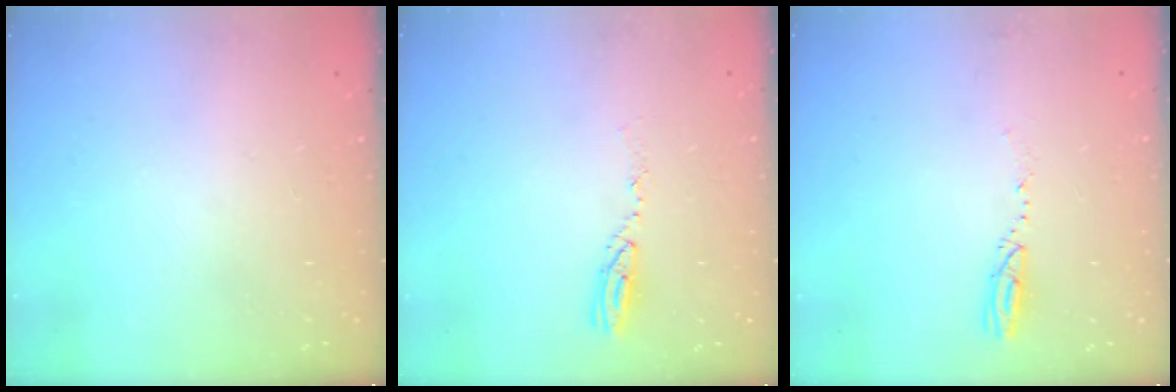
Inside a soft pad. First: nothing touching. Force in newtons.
{"total": 4.3, "press": 4.2, "slide": 0.5}
{"total": 3.4, "press": 3.2, "slide": 1.2}